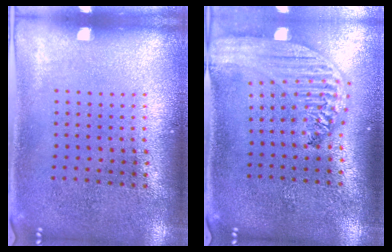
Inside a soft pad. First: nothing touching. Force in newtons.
{"total": 2.9, "press": 2.3, "slide": 1.8}